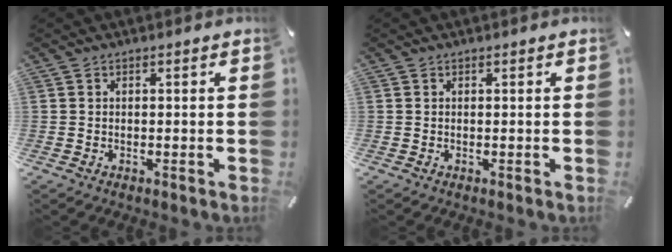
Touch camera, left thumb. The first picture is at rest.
{"total": 0.0}